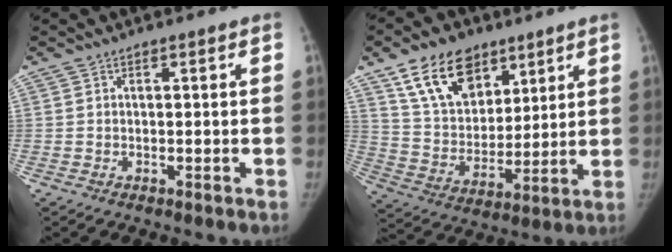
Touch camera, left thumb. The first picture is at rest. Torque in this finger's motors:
{"motor_torque": [0.23, 0.24, 0.78, -1.31, 0.08]}